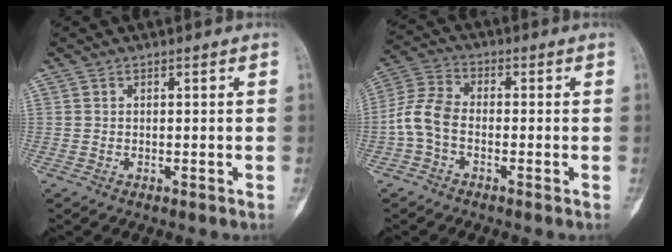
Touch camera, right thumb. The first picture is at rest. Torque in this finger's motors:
{"motor_torque": [0.03, 0.03, 0.15, -0.15, 0.07]}